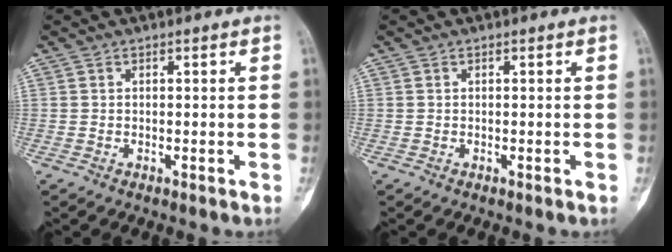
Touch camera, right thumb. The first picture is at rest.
{"total": 0.0}